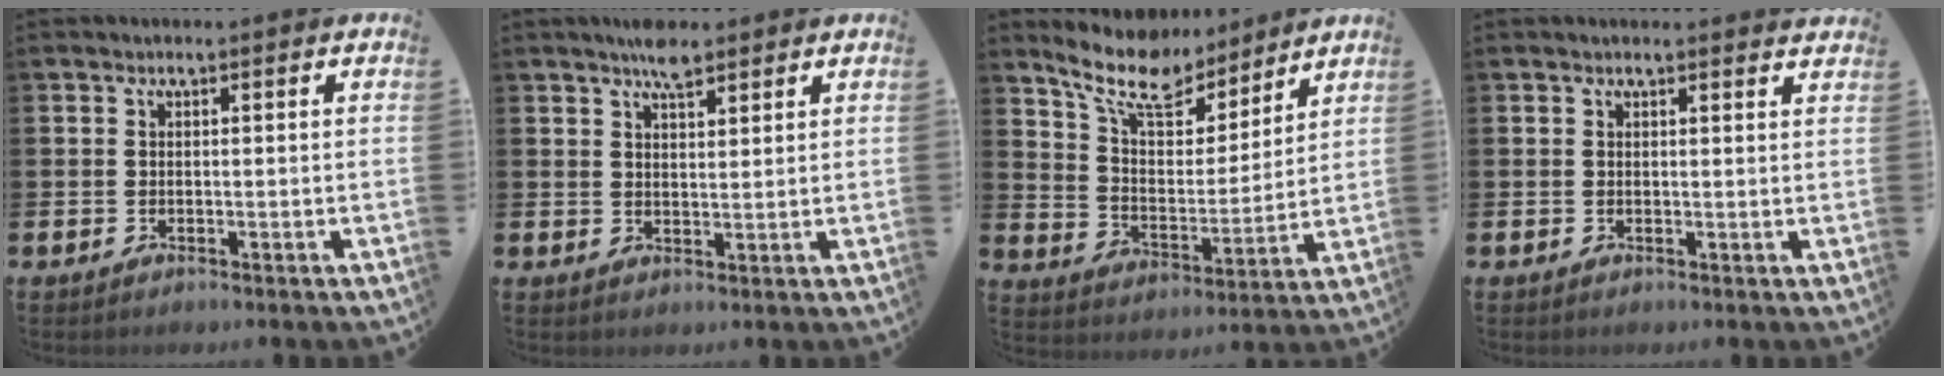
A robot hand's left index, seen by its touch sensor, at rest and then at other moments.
{"total": 4.3, "force": [3.8, 1.3, 1.5], "torque": [-0.025, -0.014, 0.066]}
{"total": 10.7, "force": [9.5, 3.7, 3.3], "torque": [-0.097, -0.062, 0.169]}
{"total": 1.0, "force": [1.0, -0.1, 0.1], "torque": [0.011, -0.008, 0.016]}